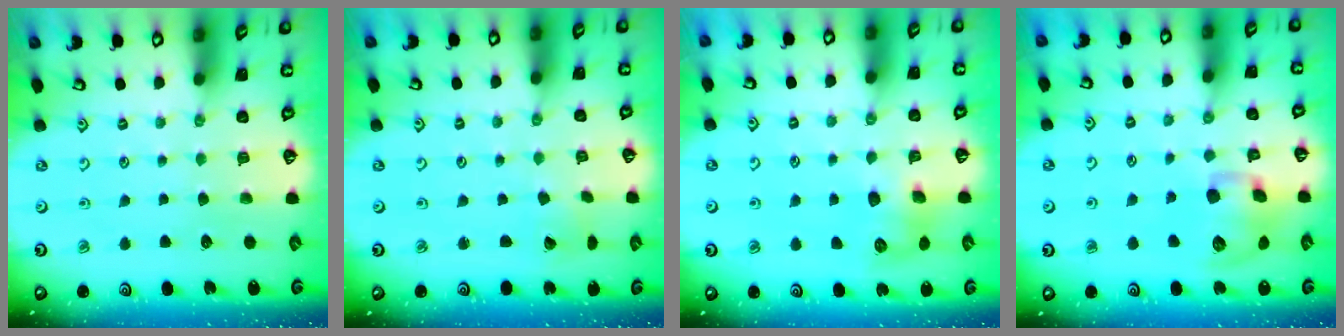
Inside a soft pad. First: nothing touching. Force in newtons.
{"total": 2.6, "press": 2.6, "slide": 0.1}
{"total": 8.3, "press": 8.3, "slide": 0.8}
{"total": 12.2, "press": 12.0, "slide": 2.0}